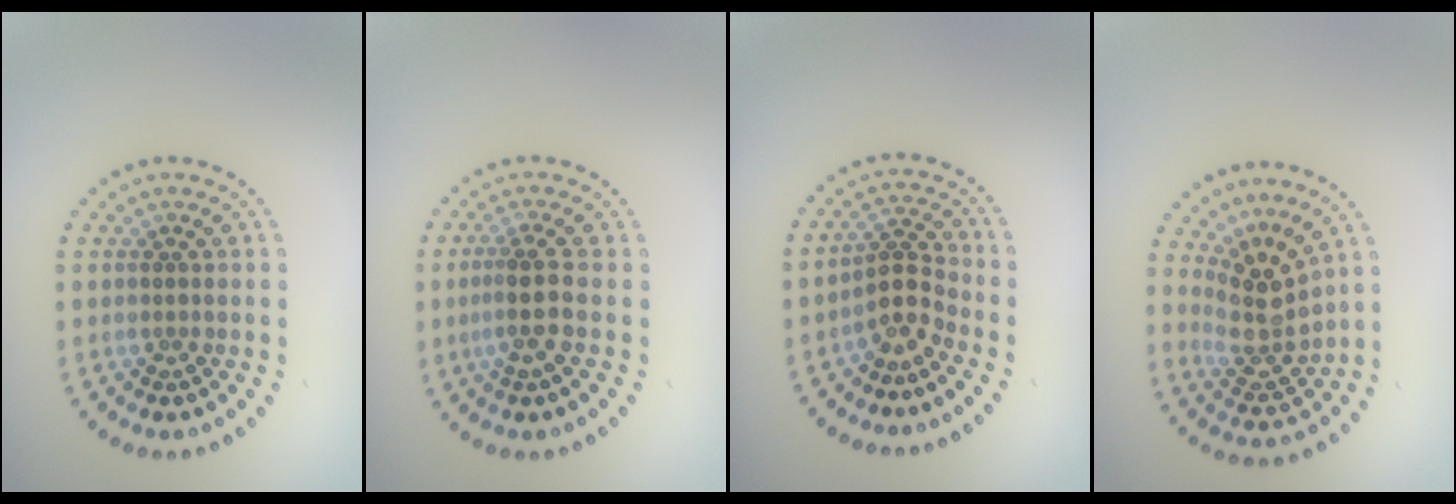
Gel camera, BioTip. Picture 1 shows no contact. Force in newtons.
{"total": 2.7, "press": 2.1, "slide": 1.7}
{"total": 2.8, "press": 2.1, "slide": 1.9}
{"total": 3.8, "press": 2.8, "slide": 2.6}